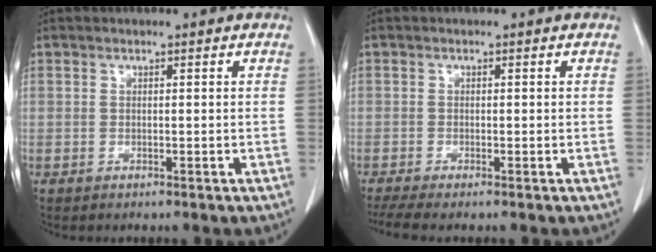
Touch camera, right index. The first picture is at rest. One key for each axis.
{"total": 2.9, "fx": -2.2, "fy": -0.1, "fz": 1.9, "tx": -0.043, "ty": -0.008, "tz": -0.045}